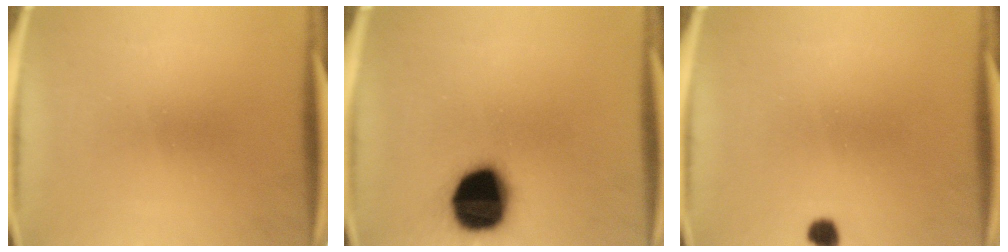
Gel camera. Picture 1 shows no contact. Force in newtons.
{"total": 19.4}
{"total": 2.0}